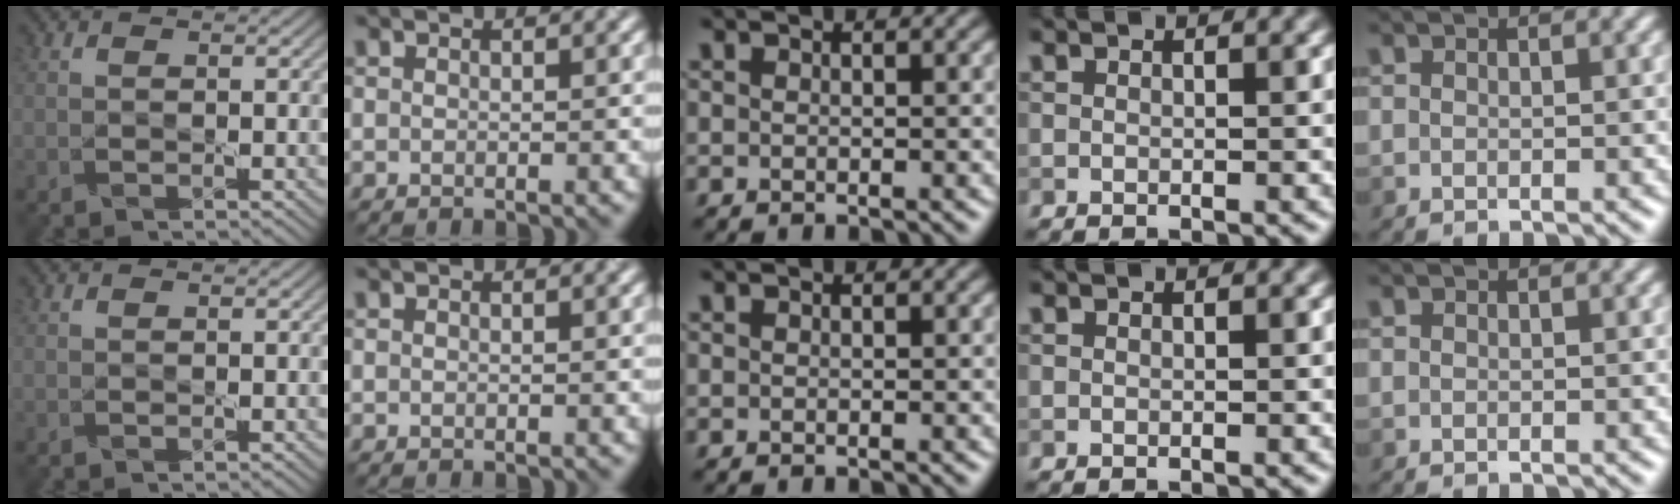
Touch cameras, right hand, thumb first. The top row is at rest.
{}